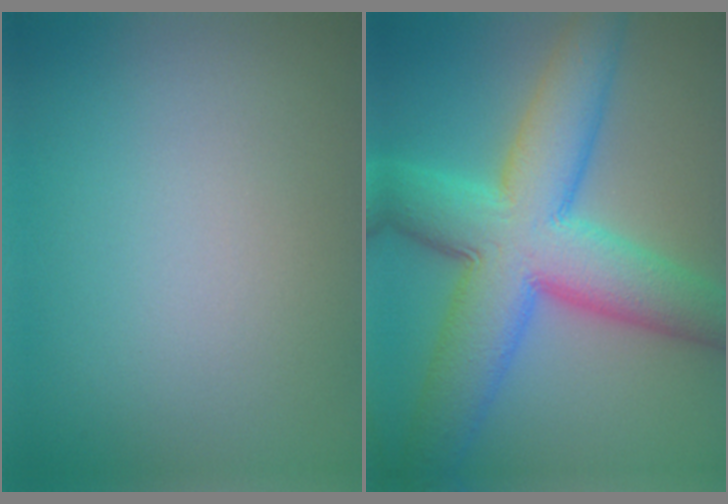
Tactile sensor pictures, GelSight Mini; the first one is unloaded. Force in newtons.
{"total": 11.8, "press": 11.8, "slide": 0.1}